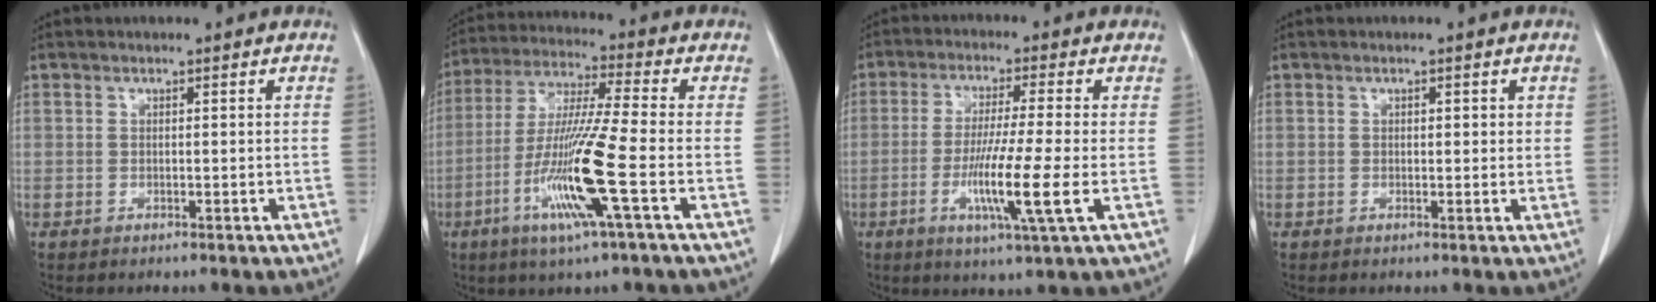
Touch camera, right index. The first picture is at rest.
{"total": 14.0, "force": [-4.7, -0.8, 13.2], "torque": [-0.269, -0.019, -0.093]}
{"total": 10.0, "force": [-2.6, -0.9, 9.7], "torque": [-0.183, -0.023, -0.048]}
{"total": 1.8, "force": [0.5, 0.8, 1.4], "torque": [-0.017, 0.000, 0.005]}